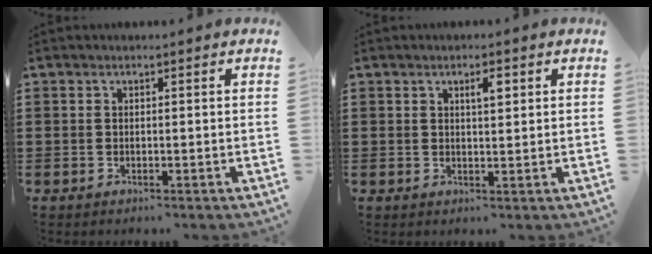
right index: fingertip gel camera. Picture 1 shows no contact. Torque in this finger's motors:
{"motor_torque": [0.05, -0.04, 0.06, 0.05]}